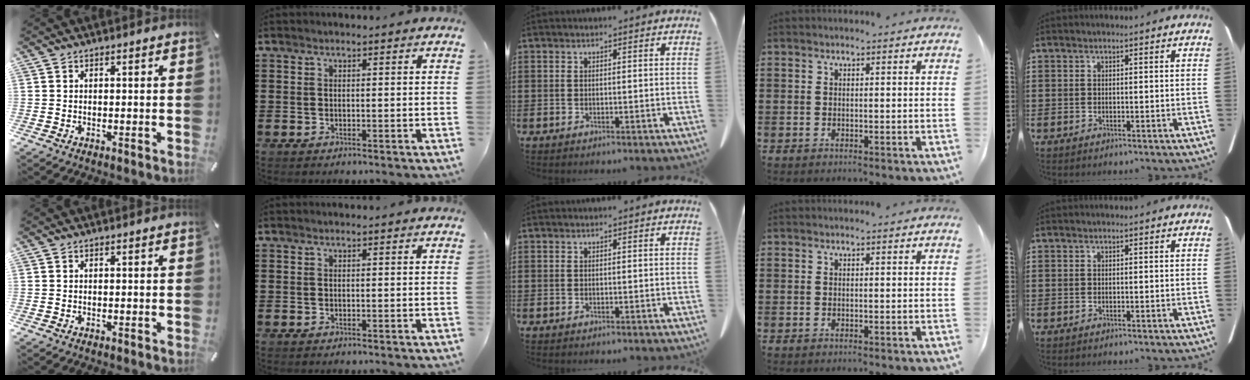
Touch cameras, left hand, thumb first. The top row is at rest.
{}